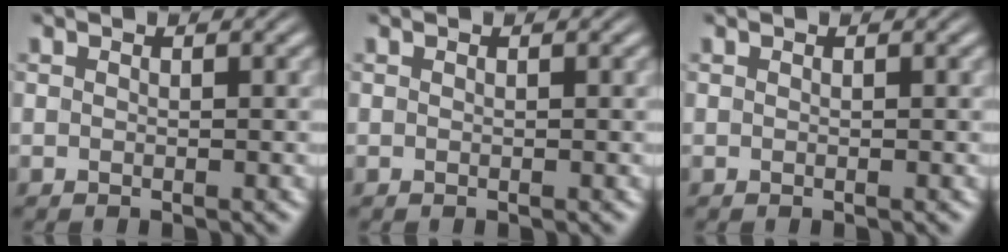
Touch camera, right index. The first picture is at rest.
{"total": 0.0}
{"total": 0.0}